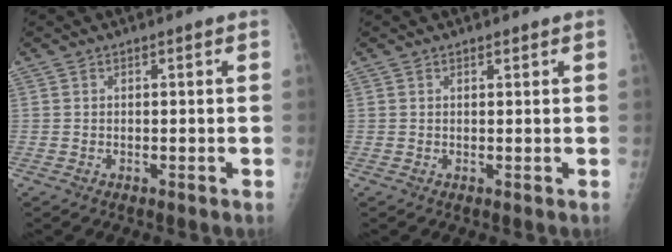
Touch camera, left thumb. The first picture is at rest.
{"total": 0.6, "force": [0.5, 0.2, 0.3], "torque": [-0.007, -0.004, 0.008]}